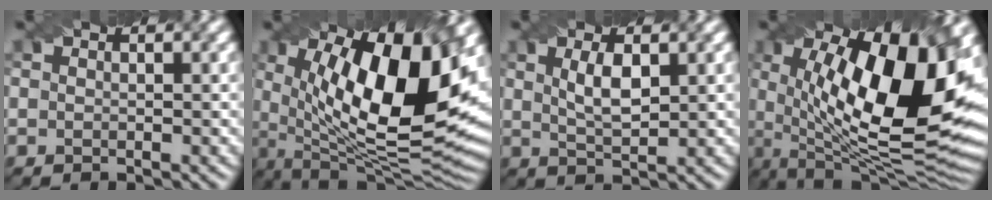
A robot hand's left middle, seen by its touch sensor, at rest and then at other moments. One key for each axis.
{"total": 16.7, "fx": 3.5, "fy": 6.6, "fz": 14.9, "tx": -0.224, "ty": -0.005, "tz": 0.051}
{"total": 3.0, "fx": 0.7, "fy": 1.1, "fz": 2.7, "tx": -0.056, "ty": 0.000, "tz": 0.018}
{"total": 17.9, "fx": 2.9, "fy": 6.9, "fz": 16.3, "tx": -0.232, "ty": 0.002, "tz": 0.040}